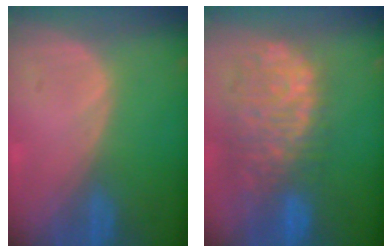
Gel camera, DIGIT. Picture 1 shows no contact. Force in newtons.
{"total": 12.0, "press": 9.9, "slide": 6.8}